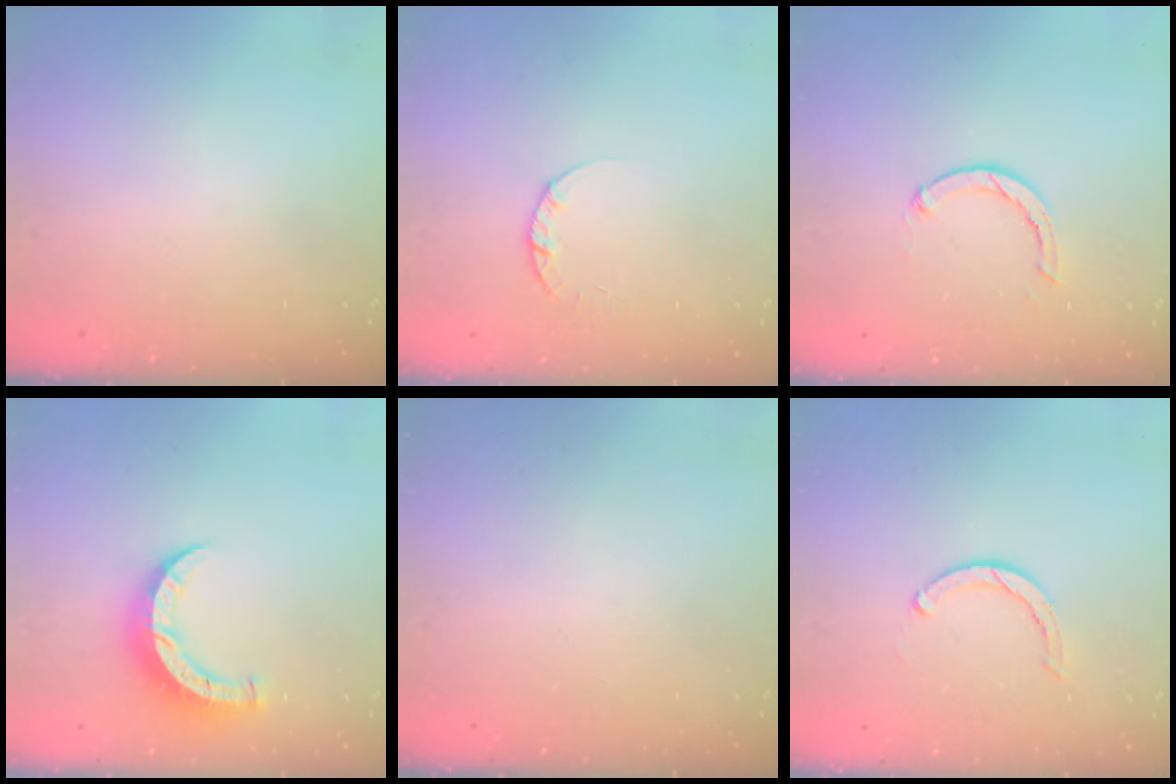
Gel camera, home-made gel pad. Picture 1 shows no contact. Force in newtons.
{"total": 2.4, "press": 2.4, "slide": 0.3}
{"total": 3.1, "press": 3.1, "slide": 0.3}
{"total": 7.7, "press": 7.7, "slide": 0.5}
{"total": 0.0}
{"total": 3.5, "press": 3.5, "slide": 0.2}